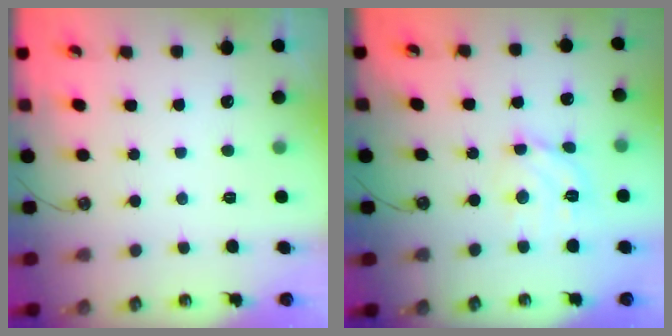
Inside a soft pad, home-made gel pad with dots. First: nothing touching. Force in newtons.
{"total": 9.7, "press": 9.6, "slide": 1.0}